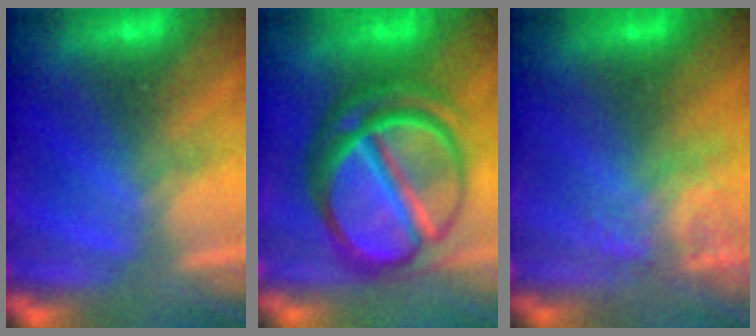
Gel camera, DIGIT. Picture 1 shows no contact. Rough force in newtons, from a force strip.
{"total": 9.7}
{"total": 3.7}